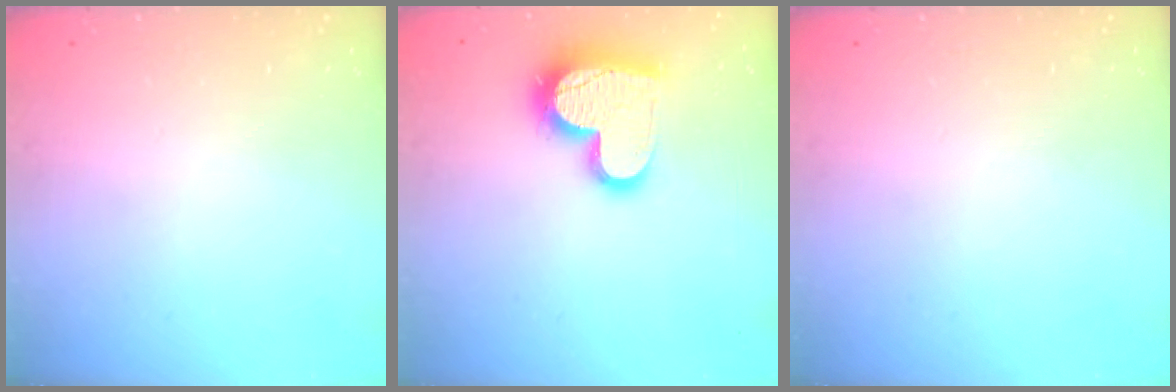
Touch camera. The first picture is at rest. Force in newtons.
{"total": 16.2, "press": 16.1, "slide": 1.0}
{"total": 0.0}